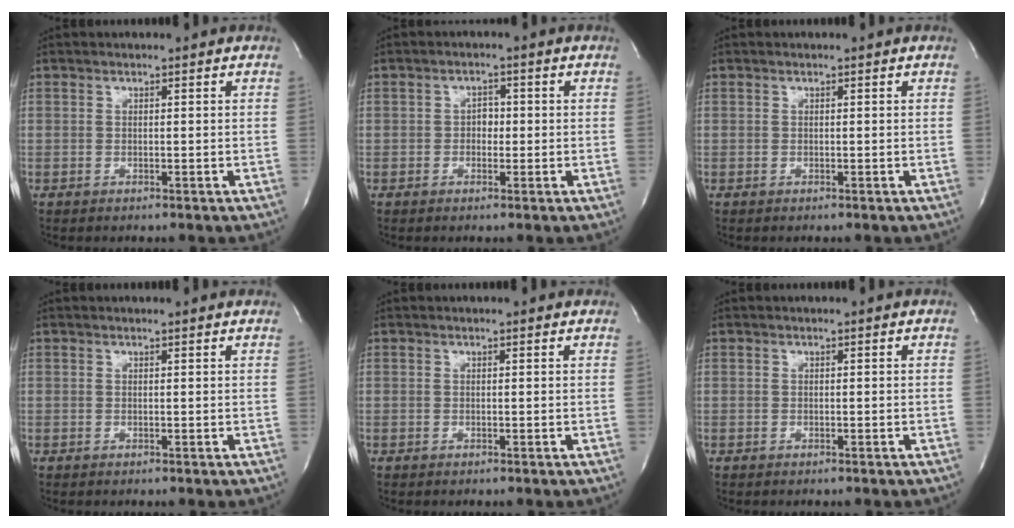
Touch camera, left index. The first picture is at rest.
{"total": 2.2, "force": [-0.2, 1.6, 1.5], "torque": [-0.018, 0.007, -0.006]}
{"total": 0.0}
{"total": 1.3, "force": [1.3, 0.0, 0.2], "torque": [-0.016, 0.003, 0.012]}
{"total": 0.6, "force": [0.6, 0.2, 0.2], "torque": [-0.013, 0.004, 0.005]}
{"total": 0.0}